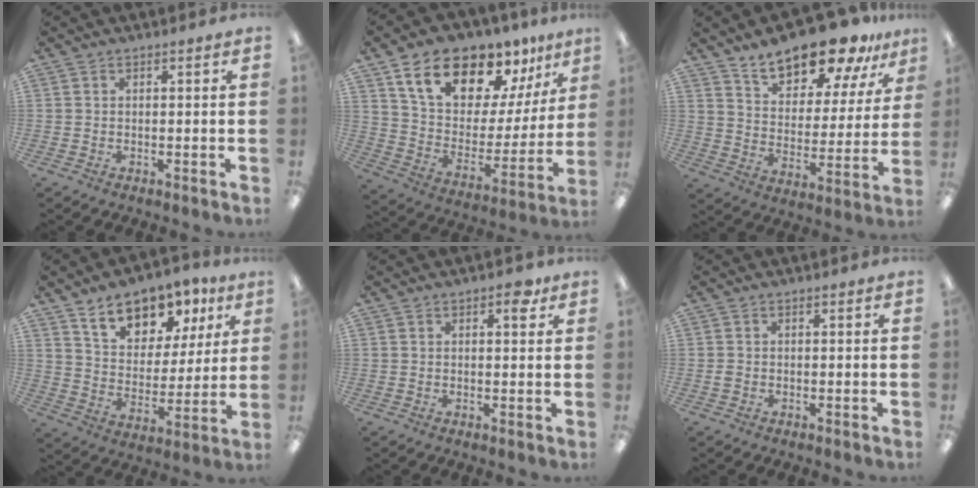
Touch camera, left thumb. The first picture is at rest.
{"total": 17.7, "force": [13.4, 8.6, 7.8], "torque": [-0.149, -0.086, 0.238]}
{"total": 17.2, "force": [14.2, 6.4, 7.3], "torque": [-0.123, -0.093, 0.247]}
{"total": 14.0, "force": [10.0, 8.0, 5.7], "torque": [-0.093, -0.053, 0.181]}
{"total": 3.9, "force": [2.1, 2.0, 2.6], "torque": [-0.025, -0.005, 0.028]}
{"total": 0.9, "force": [-0.2, 0.8, 0.4], "torque": [-0.008, 0.004, -0.005]}